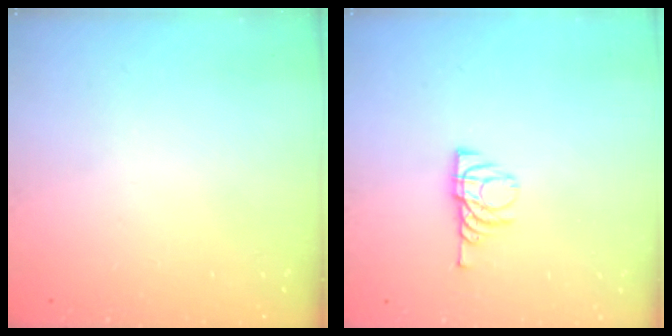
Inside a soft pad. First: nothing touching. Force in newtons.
{"total": 6.1, "press": 6.1, "slide": 0.8}